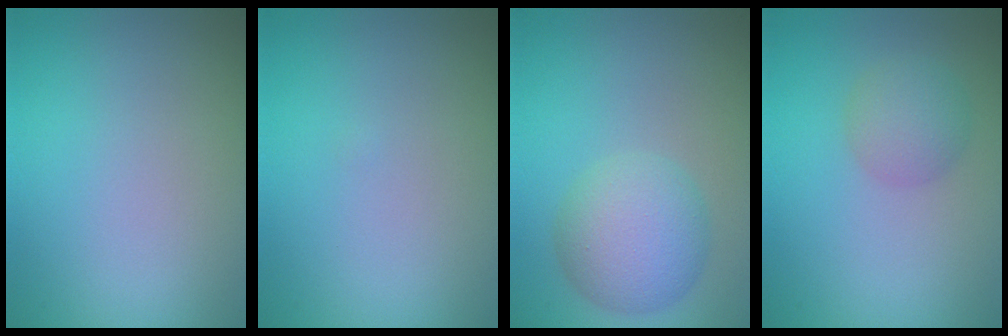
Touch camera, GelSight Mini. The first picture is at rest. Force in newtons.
{"total": 0.0}
{"total": 4.9, "press": 4.9, "slide": 0.1}
{"total": 2.4, "press": 2.4, "slide": 0.1}